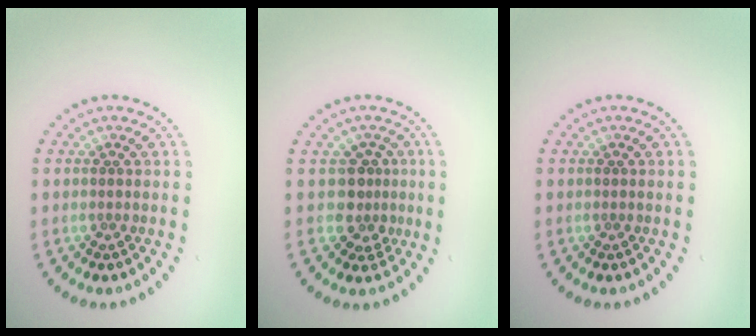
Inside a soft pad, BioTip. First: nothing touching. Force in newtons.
{"total": 2.5, "press": 1.8, "slide": 1.7}
{"total": 0.0}